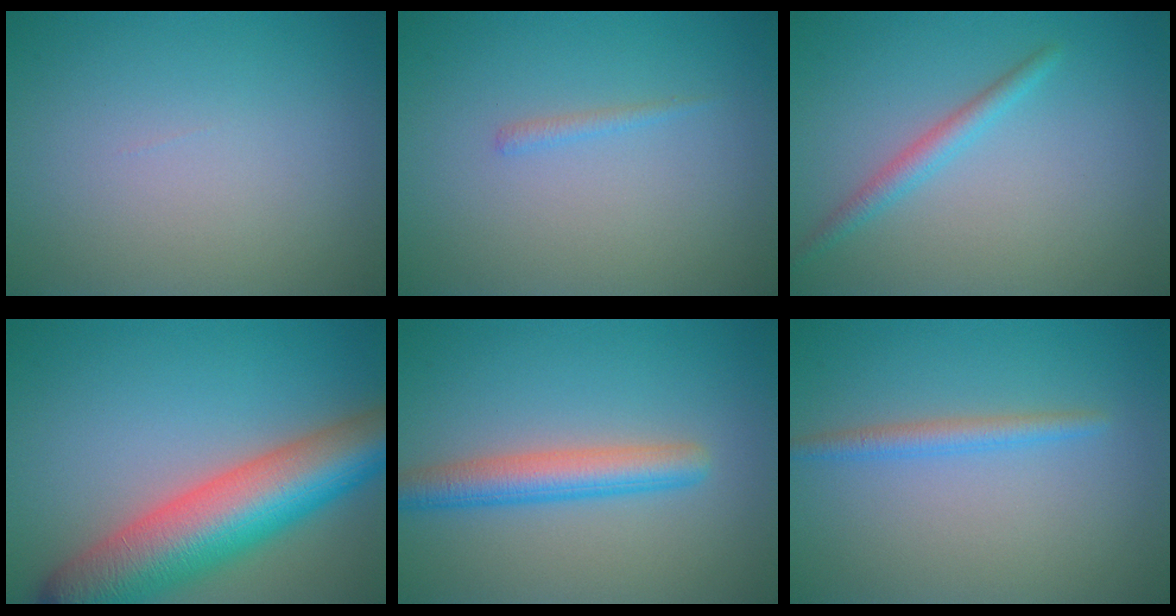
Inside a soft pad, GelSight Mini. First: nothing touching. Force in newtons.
{"total": 0.7, "press": 0.7, "slide": 0.1}
{"total": 1.8, "press": 1.8, "slide": 0.1}
{"total": 11.5, "press": 11.5, "slide": 0.4}
{"total": 4.1, "press": 4.1, "slide": 0.1}
{"total": 1.8, "press": 1.8, "slide": 0.2}